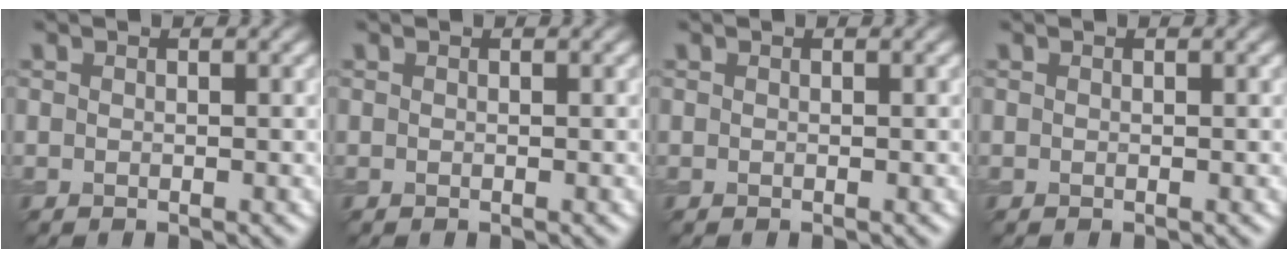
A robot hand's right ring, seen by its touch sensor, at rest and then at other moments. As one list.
[{"total": 0.0}, {"total": 0.0}, {"total": 0.0}]